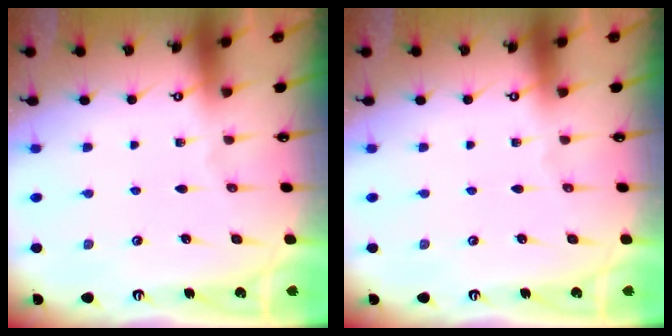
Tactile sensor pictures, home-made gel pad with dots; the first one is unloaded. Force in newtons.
{"total": 0.0}